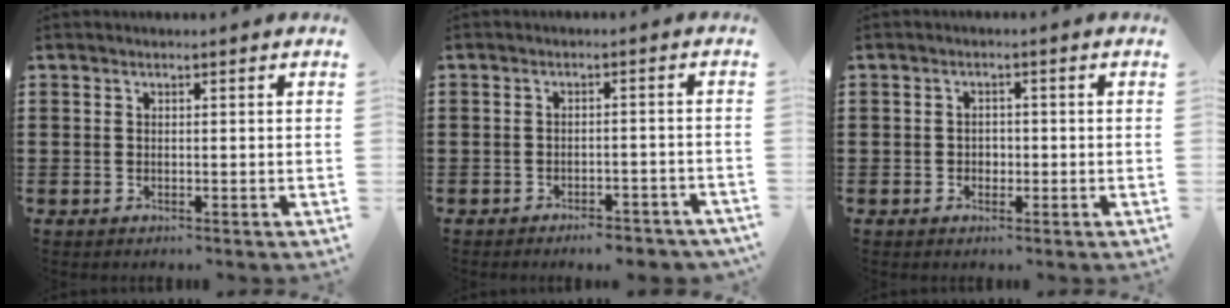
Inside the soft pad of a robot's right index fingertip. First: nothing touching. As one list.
[{"total": 2.8, "force": [-2.8, 0.1, 0.6], "torque": [-0.013, 0.000, -0.057]}, {"total": 1.4, "force": [-0.5, 1.1, 0.6], "torque": [-0.013, 0.003, -0.011]}]